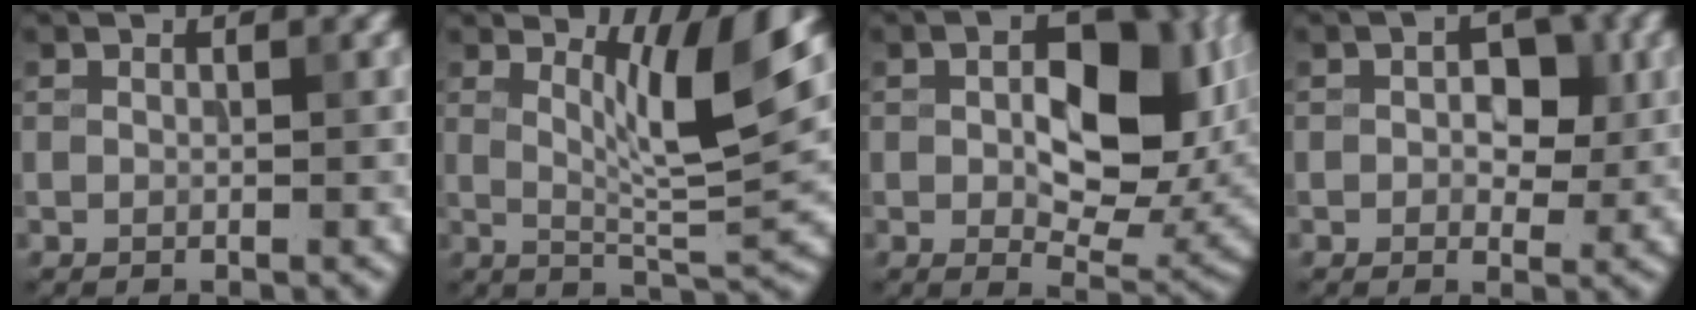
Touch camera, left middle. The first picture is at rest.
{"total": 6.2, "force": [2.8, 1.0, 5.5], "torque": [-0.088, -0.008, 0.048]}
{"total": 10.7, "force": [1.2, 6.0, 8.8], "torque": [-0.116, 0.001, 0.022]}
{"total": 4.0, "force": [0.6, 2.5, 3.0], "torque": [-0.036, 0.000, 0.004]}